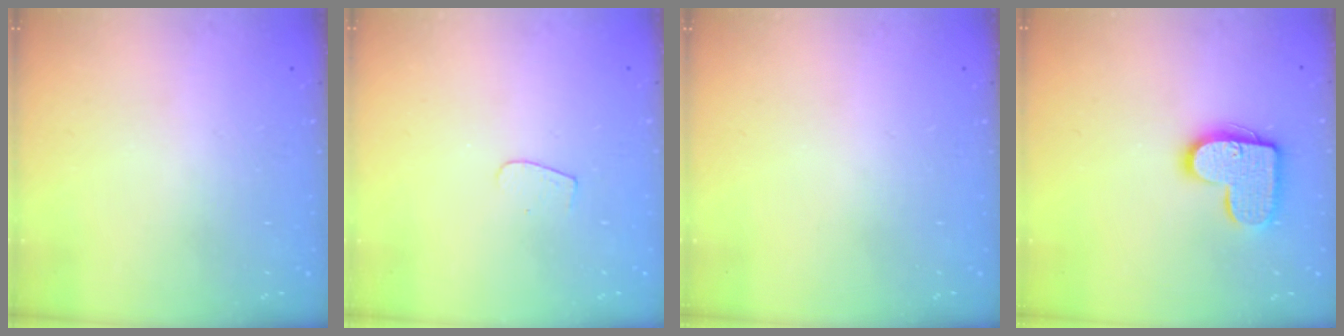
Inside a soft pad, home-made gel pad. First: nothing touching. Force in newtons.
{"total": 4.0, "press": 4.0, "slide": 0.4}
{"total": 0.0}
{"total": 13.8, "press": 13.8, "slide": 0.7}